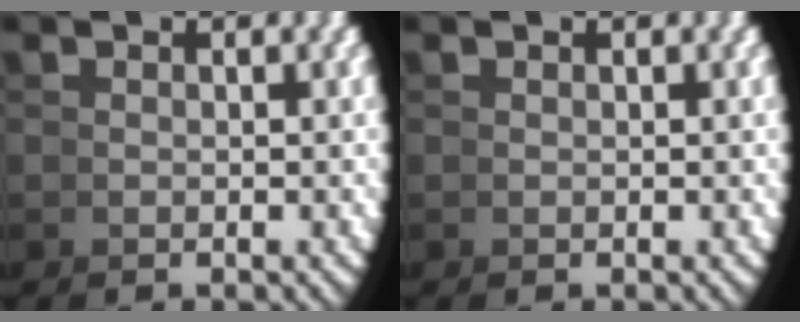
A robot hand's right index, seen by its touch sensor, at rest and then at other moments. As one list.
[{"total": 0.7, "force": [0.5, 0.5, 0.1], "torque": [-0.005, -0.004, 0.014]}]